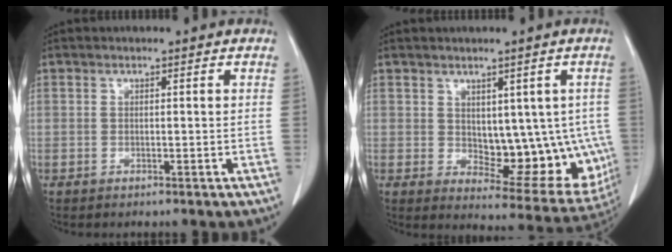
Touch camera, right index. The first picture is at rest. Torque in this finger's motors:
{"motor_torque": [0.27, 0.04, 0.18, 0.03]}